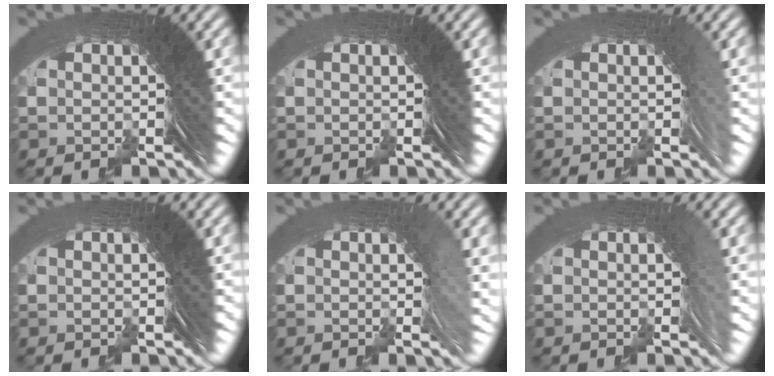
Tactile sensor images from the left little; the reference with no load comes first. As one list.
[{"total": 0.0}, {"total": 0.6, "force": [-0.1, -0.2, 0.5], "torque": [-0.005, 0.007, -0.002]}, {"total": 0.0}, {"total": 1.5, "force": [0.0, -0.2, 1.5], "torque": [-0.019, 0.007, -0.002]}, {"total": 0.9, "force": [0.0, -0.3, 0.8], "torque": [-0.009, 0.007, -0.001]}]